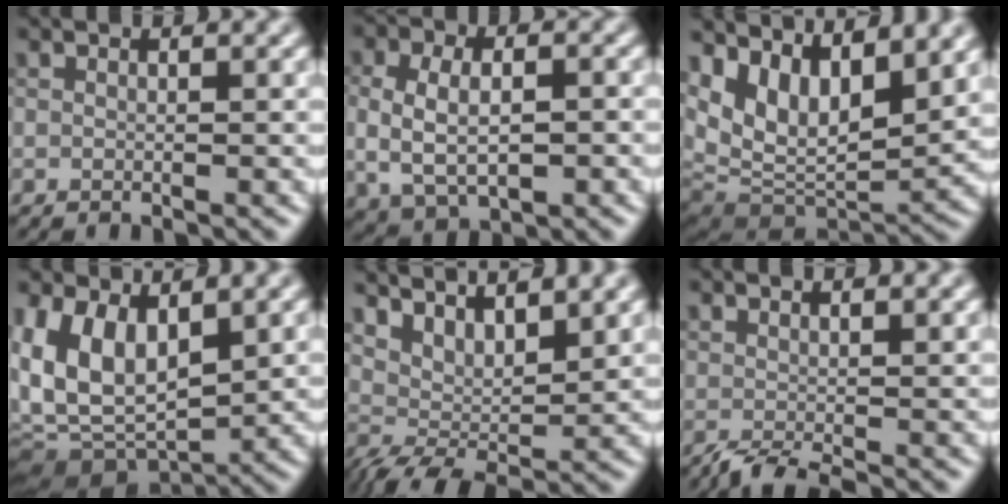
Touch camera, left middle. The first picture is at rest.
{"total": 5.8, "force": [-0.3, 3.7, 4.4], "torque": [-0.084, -0.004, 0.008]}
{"total": 12.1, "force": [5.0, 6.5, 8.9], "torque": [-0.161, -0.002, 0.089]}
{"total": 9.3, "force": [1.7, 5.5, 7.3], "torque": [-0.150, -0.011, 0.032]}
{"total": 5.8, "force": [4.2, 1.7, 3.6], "torque": [-0.066, 0.000, 0.073]}
{"total": 2.1, "force": [-0.5, 0.7, 2.0], "torque": [-0.023, -0.003, -0.018]}